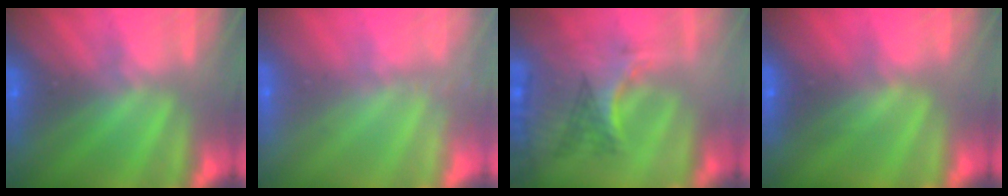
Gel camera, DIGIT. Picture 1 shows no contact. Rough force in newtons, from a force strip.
{"total": 2.4}
{"total": 2.9}
{"total": 2.8}